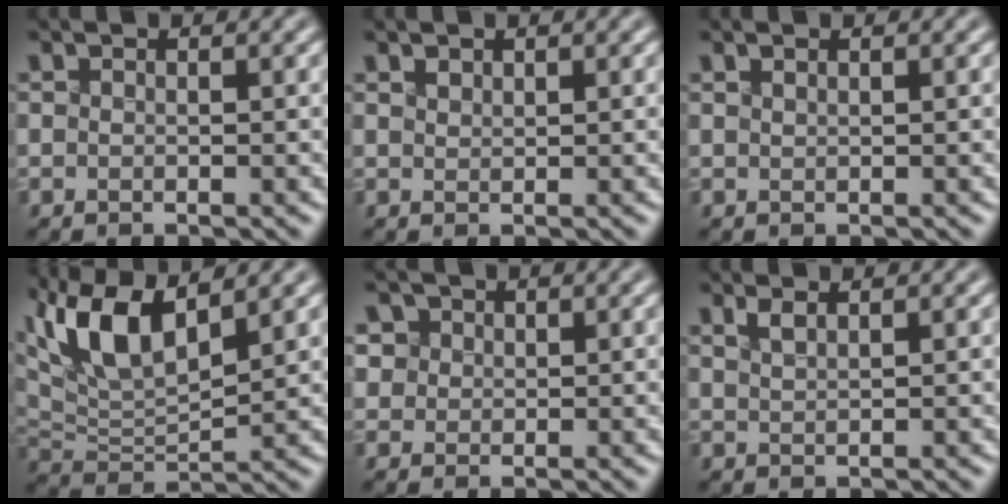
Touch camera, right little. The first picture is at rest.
{"total": 1.8, "force": [1.3, 0.9, 0.8], "torque": [-0.031, 0.009, 0.028]}
{"total": 0.0}
{"total": 7.8, "force": [4.5, 2.7, 5.7], "torque": [-0.128, 0.015, 0.092]}
{"total": 4.5, "force": [2.3, 3.5, 1.7], "torque": [-0.037, 0.016, 0.035]}
{"total": 0.6, "force": [0.5, -0.2, 0.3], "torque": [-0.014, 0.003, 0.020]}